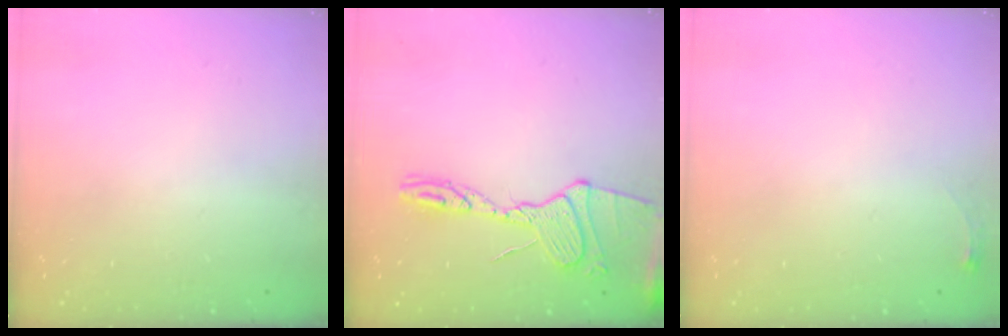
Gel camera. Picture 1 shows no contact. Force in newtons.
{"total": 14.4, "press": 14.3, "slide": 1.2}
{"total": 3.6, "press": 3.5, "slide": 0.4}